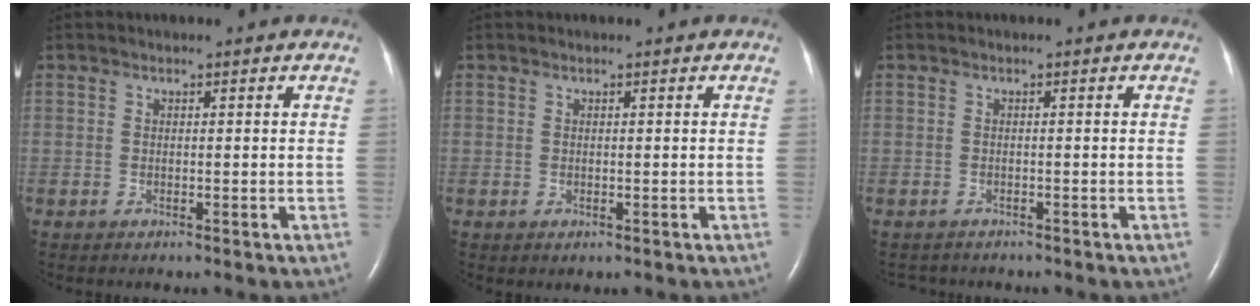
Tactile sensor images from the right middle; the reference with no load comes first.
{"total": 0.0}
{"total": 1.7, "force": [-1.6, 0.7, 0.0], "torque": [-0.003, -0.004, -0.021]}